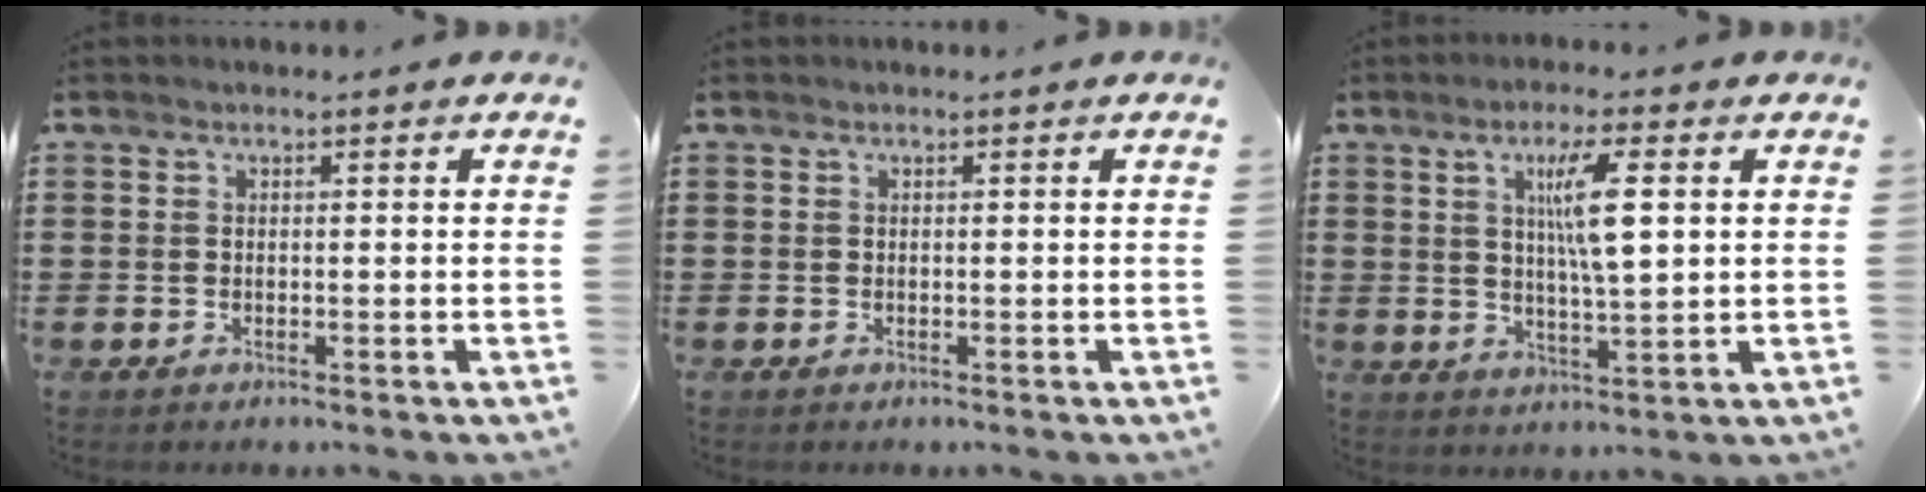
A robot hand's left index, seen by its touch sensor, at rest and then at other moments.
{"total": 0.0}
{"total": 7.5, "force": [2.4, 1.4, 7.0], "torque": [-0.126, 0.001, 0.032]}